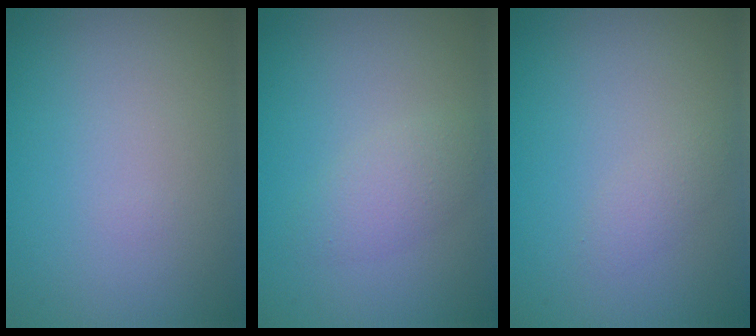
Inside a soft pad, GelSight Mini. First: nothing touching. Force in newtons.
{"total": 2.1, "press": 2.1, "slide": 0.2}
{"total": 1.0, "press": 1.0, "slide": 0.0}